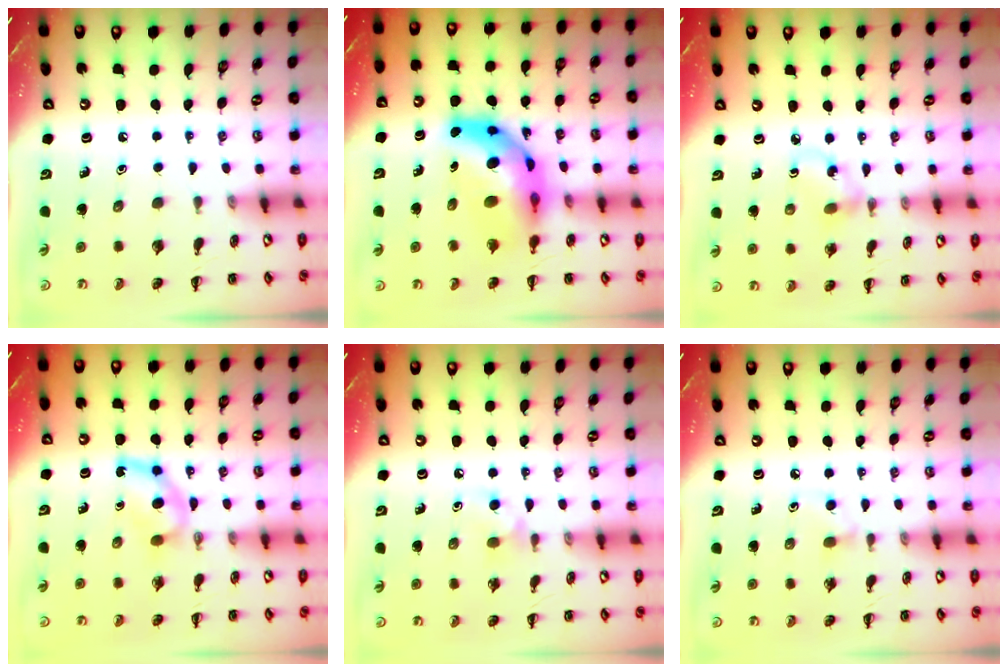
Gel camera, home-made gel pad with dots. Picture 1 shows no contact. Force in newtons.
{"total": 11.8, "press": 11.2, "slide": 3.8}
{"total": 2.8, "press": 2.8, "slide": 0.7}
{"total": 5.6, "press": 5.4, "slide": 1.5}
{"total": 6.1, "press": 5.8, "slide": 2.1}
{"total": 4.2, "press": 3.9, "slide": 1.7}